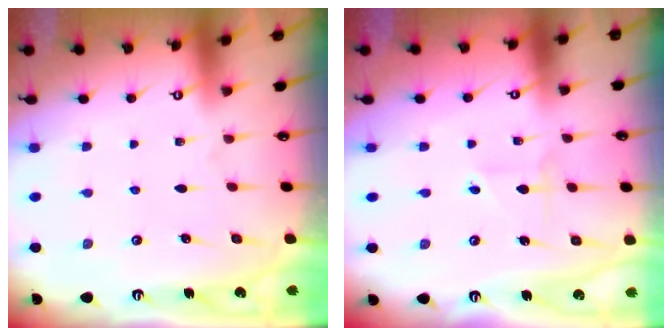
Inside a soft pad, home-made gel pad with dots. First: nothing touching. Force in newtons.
{"total": 2.8, "press": 2.6, "slide": 0.9}